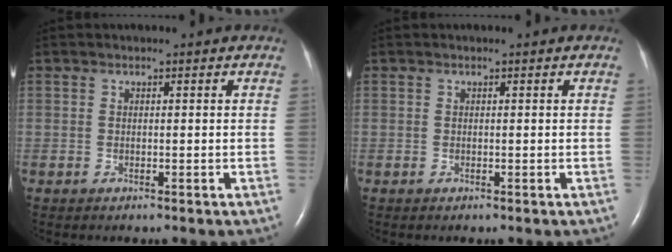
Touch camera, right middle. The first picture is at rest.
{"total": 0.0}